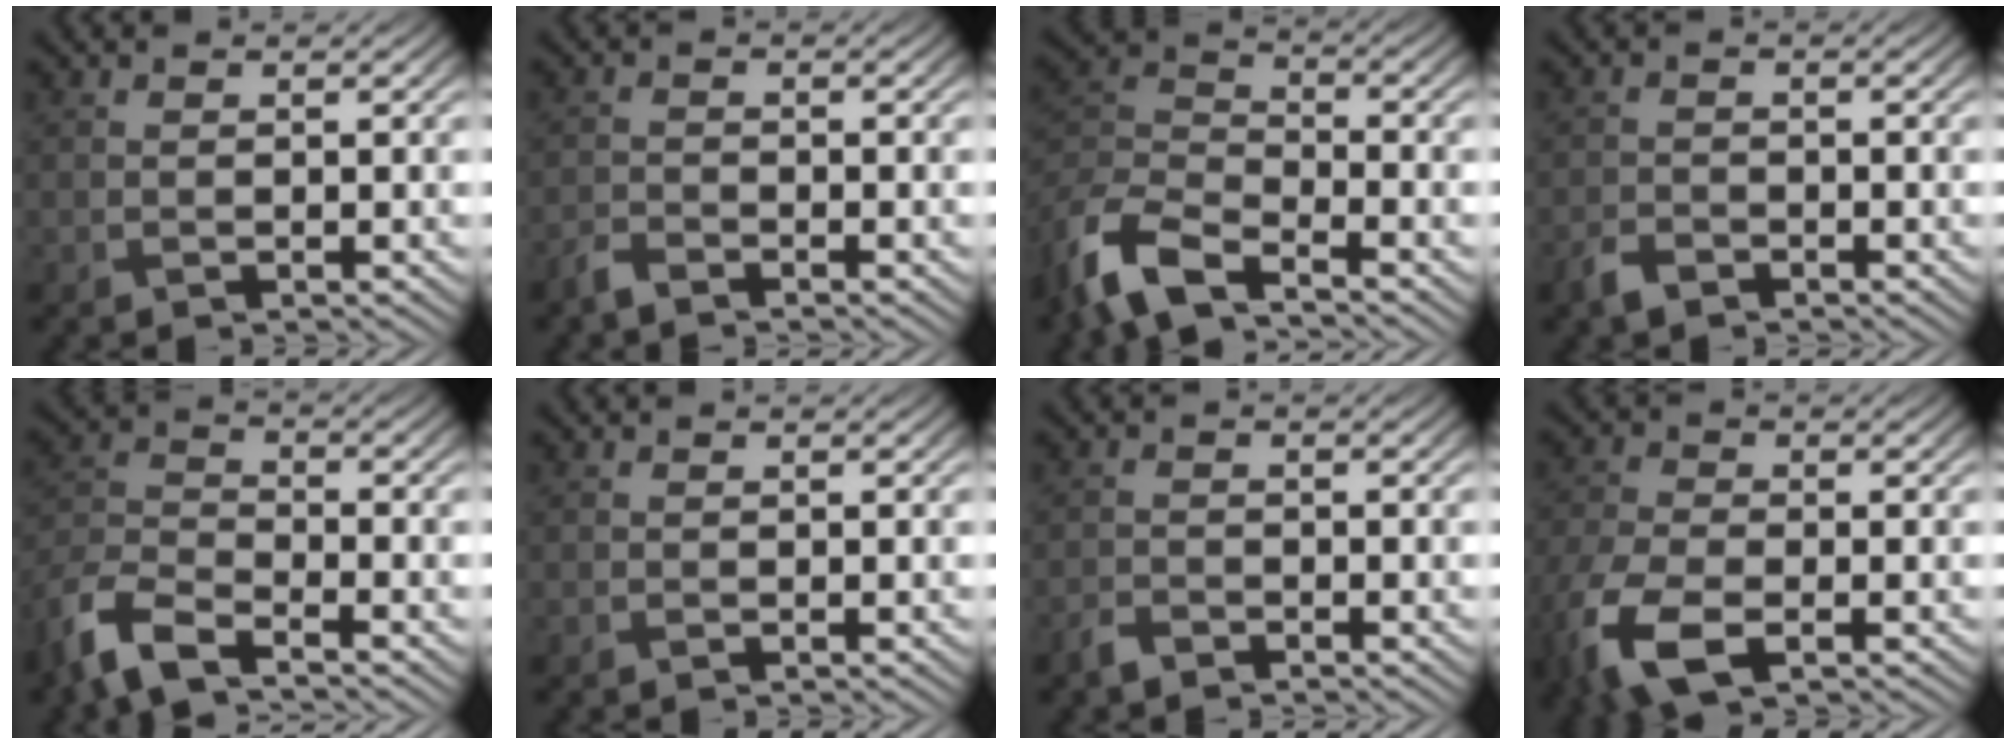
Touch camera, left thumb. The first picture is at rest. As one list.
[{"total": 1.7, "force": [-1.6, 0.2, 0.6], "torque": [-0.018, 0.000, -0.043]}, {"total": 9.8, "force": [-7.3, 3.5, 5.4], "torque": [-0.128, -0.010, -0.161]}, {"total": 2.0, "force": [-1.6, 0.9, 0.9], "torque": [-0.021, 0.000, -0.039]}, {"total": 8.0, "force": [-6.1, 2.8, 4.4], "torque": [-0.100, -0.009, -0.141]}, {"total": 0.0}, {"total": 1.5, "force": [-1.3, 0.5, 0.6], "torque": [-0.014, 0.003, -0.034]}, {"total": 8.9, "force": [-4.5, 4.6, 6.2], "torque": [-0.167, -0.029, -0.093]}]